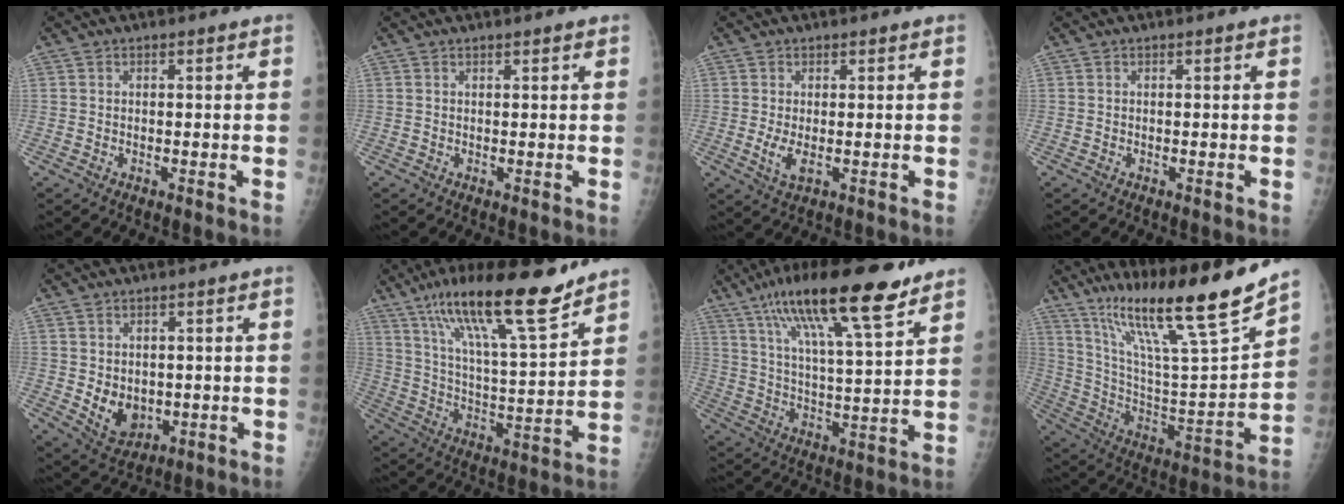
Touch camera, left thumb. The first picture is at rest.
{"total": 0.8, "force": [0.7, 0.2, 0.4], "torque": [-0.004, -0.001, 0.008]}
{"total": 3.1, "force": [-0.2, 1.4, 2.8], "torque": [-0.058, -0.010, 0.000]}
{"total": 0.0}
{"total": 6.7, "force": [-0.3, 5.3, 4.1], "torque": [-0.045, -0.012, 0.015]}
{"total": 20.5, "force": [14.5, 3.5, 14.1], "torque": [-0.221, -0.065, 0.248]}
{"total": 20.5, "force": [13.1, 4.5, 15.1], "torque": [-0.244, -0.036, 0.221]}
{"total": 24.3, "force": [17.6, 2.0, 16.7], "torque": [-0.252, -0.069, 0.312]}